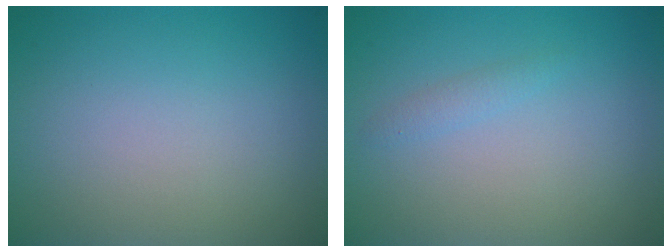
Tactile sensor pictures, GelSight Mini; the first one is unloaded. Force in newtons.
{"total": 0.9, "press": 0.9, "slide": 0.0}